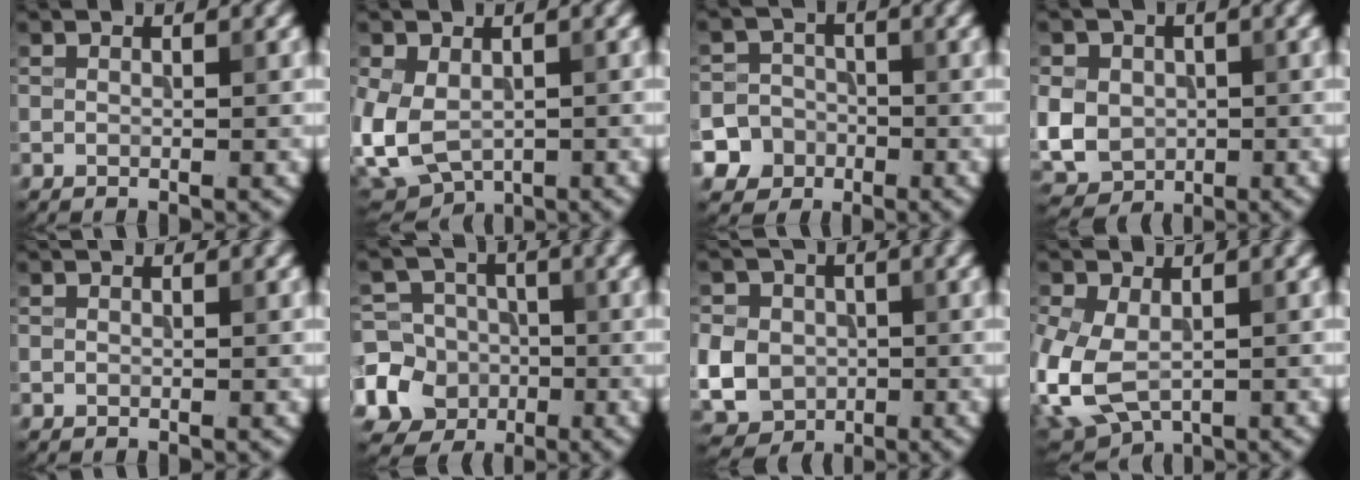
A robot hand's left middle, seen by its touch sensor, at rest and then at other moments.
{"total": 7.0, "force": [-1.1, 4.8, 4.9], "torque": [-0.114, -0.018, -0.010]}
{"total": 6.4, "force": [-3.3, 5.5, 0.7], "torque": [-0.005, -0.007, -0.071]}
{"total": 8.3, "force": [-0.1, 7.3, 3.8], "torque": [-0.097, 0.011, -0.028]}
{"total": 0.0}
{"total": 12.8, "force": [-4.0, 11.9, 2.8], "torque": [-0.095, -0.022, -0.080]}
{"total": 8.0, "force": [-0.7, 7.3, 3.4], "torque": [-0.082, 0.001, -0.042]}
{"total": 7.2, "force": [-1.7, 4.7, 5.1], "torque": [-0.129, -0.020, -0.022]}